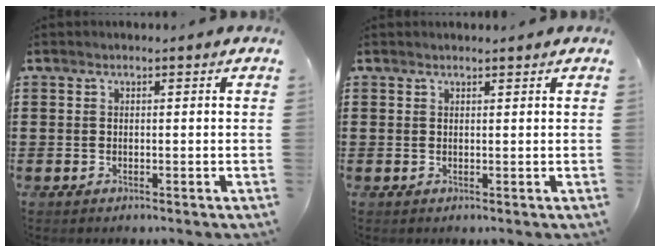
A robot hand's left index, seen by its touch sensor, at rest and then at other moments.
{"total": 0.6, "force": [0.6, 0.1, 0.0], "torque": [-0.002, -0.001, 0.013]}